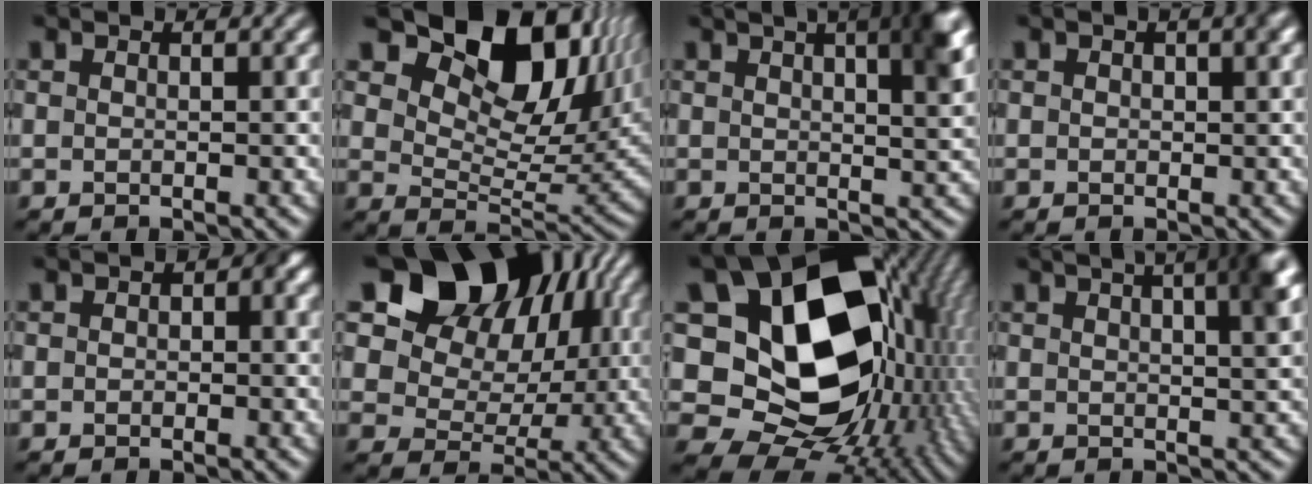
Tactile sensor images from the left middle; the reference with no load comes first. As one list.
[{"total": 12.1, "force": [7.5, 6.2, 7.2], "torque": [-0.115, 0.004, 0.128]}, {"total": 6.8, "force": [3.2, 2.6, 5.4], "torque": [-0.048, 0.031, 0.036]}, {"total": 0.9, "force": [0.3, 0.4, 0.7], "torque": [-0.006, 0.004, 0.002]}, {"total": 2.5, "force": [0.2, 1.9, 1.6], "torque": [-0.004, 0.001, -0.006]}, {"total": 17.3, "force": [7.3, 13.2, 8.4], "torque": [-0.157, 0.059, 0.123]}, {"total": 20.6, "force": [3.6, 15.2, 13.4], "torque": [-0.224, -0.008, 0.096]}, {"total": 6.3, "force": [2.8, 2.5, 5.0], "torque": [-0.036, 0.037, 0.026]}]